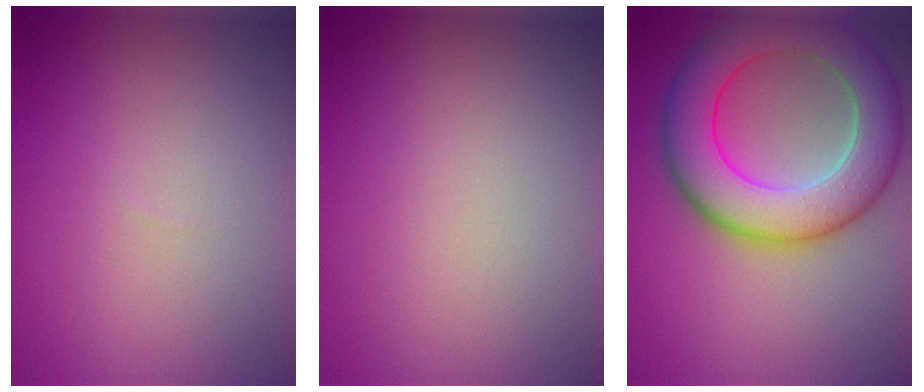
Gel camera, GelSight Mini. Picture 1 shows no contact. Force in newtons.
{"total": 0.0}
{"total": 9.6, "press": 9.6, "slide": 0.5}